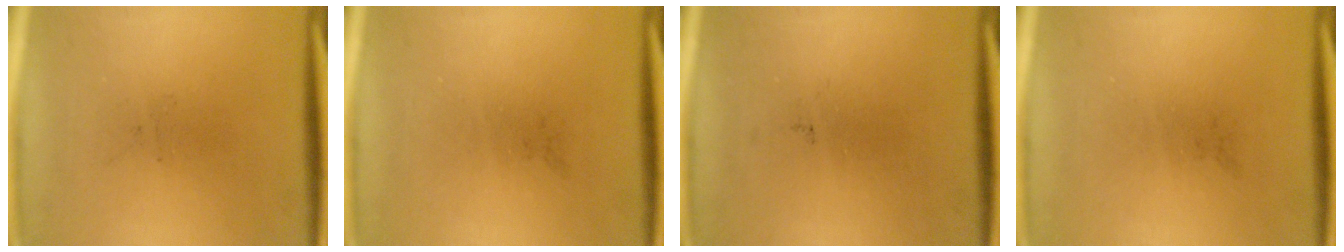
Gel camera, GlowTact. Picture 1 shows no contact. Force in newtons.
{"total": 0.0}
{"total": 0.0}
{"total": 0.0}